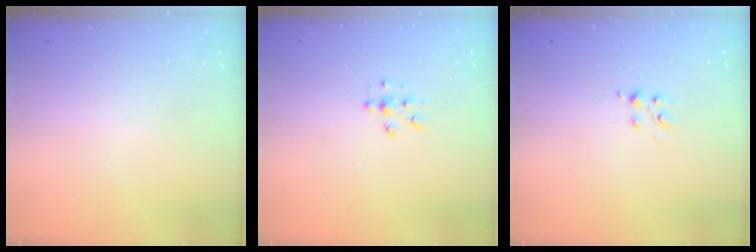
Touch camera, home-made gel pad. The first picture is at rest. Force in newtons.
{"total": 5.8, "press": 5.6, "slide": 1.5}
{"total": 4.9, "press": 4.9, "slide": 0.7}